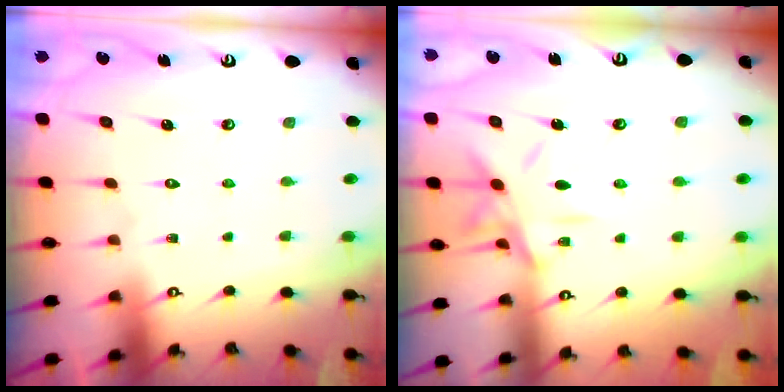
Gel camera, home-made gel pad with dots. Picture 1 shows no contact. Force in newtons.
{"total": 11.4, "press": 11.4, "slide": 0.7}